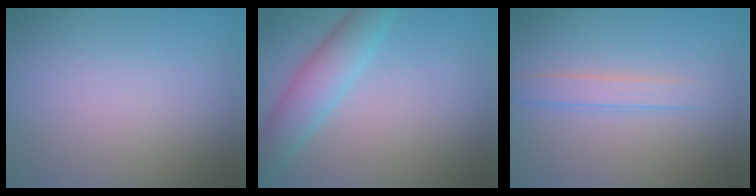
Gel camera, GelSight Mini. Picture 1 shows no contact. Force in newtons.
{"total": 4.1, "press": 4.1, "slide": 0.1}
{"total": 1.8, "press": 1.7, "slide": 0.2}